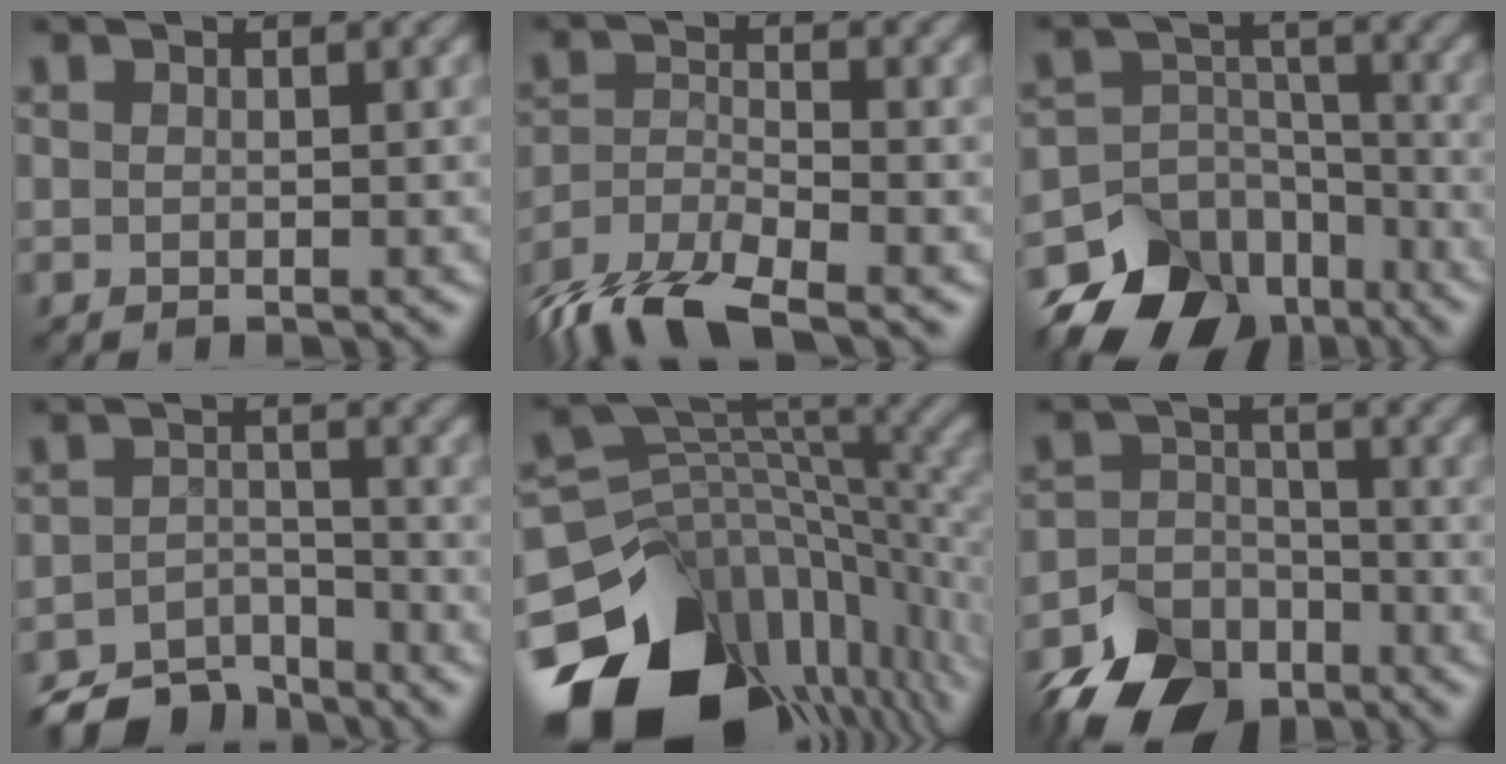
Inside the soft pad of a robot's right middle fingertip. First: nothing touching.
{"total": 7.1, "force": [-5.7, 2.1, 3.7], "torque": [-0.073, -0.004, -0.117]}
{"total": 12.7, "force": [-9.5, 7.8, 3.3], "torque": [-0.064, -0.010, -0.159]}
{"total": 4.9, "force": [-4.6, 1.6, 0.7], "torque": [-0.008, 0.000, -0.088]}
{"total": 18.0, "force": [-9.2, 11.6, 10.2], "torque": [-0.211, -0.011, -0.132]}
{"total": 8.7, "force": [-7.0, 4.6, 2.4], "torque": [-0.038, -0.011, -0.127]}